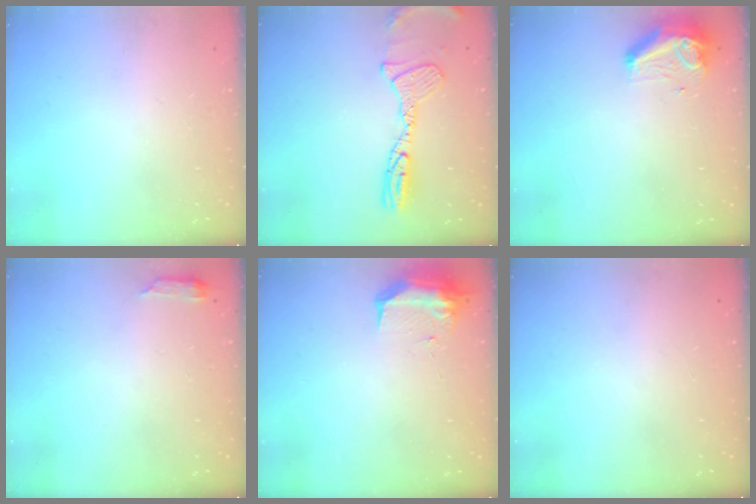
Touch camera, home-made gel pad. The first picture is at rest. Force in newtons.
{"total": 12.6, "press": 12.5, "slide": 1.4}
{"total": 8.8, "press": 8.6, "slide": 1.7}
{"total": 3.4, "press": 3.3, "slide": 0.5}
{"total": 9.0, "press": 9.0, "slide": 0.6}
{"total": 0.0}